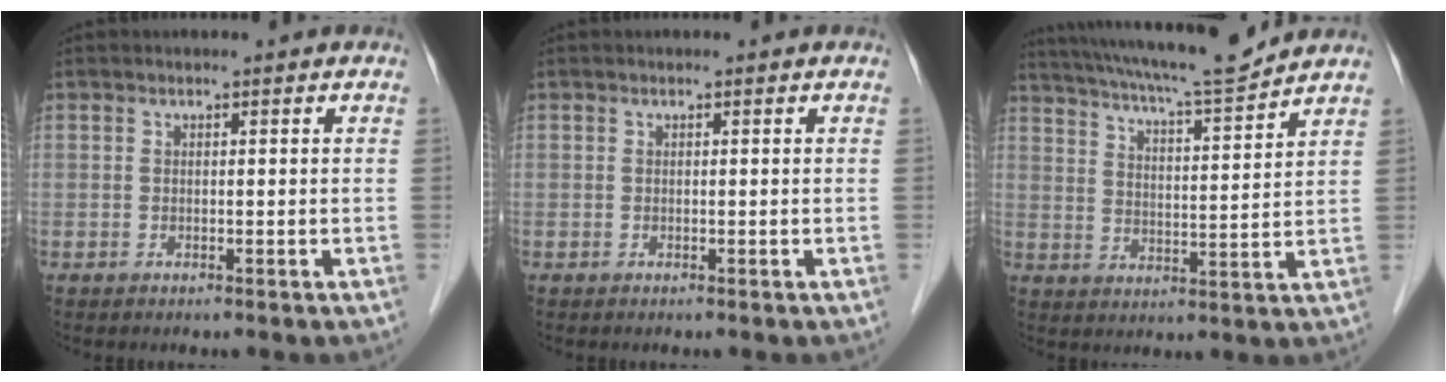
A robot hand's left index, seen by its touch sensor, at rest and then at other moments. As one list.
[{"total": 0.0}, {"total": 14.3, "force": [12.9, -0.1, 6.0], "torque": [-0.110, 0.000, 0.197]}]